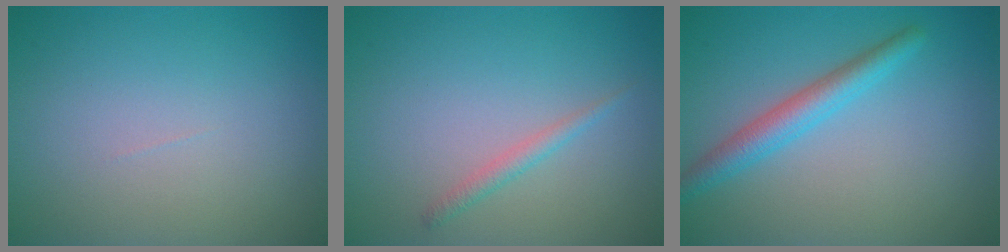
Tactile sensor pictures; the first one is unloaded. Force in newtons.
{"total": 1.2, "press": 1.2, "slide": 0.0}
{"total": 3.1, "press": 3.1, "slide": 0.1}